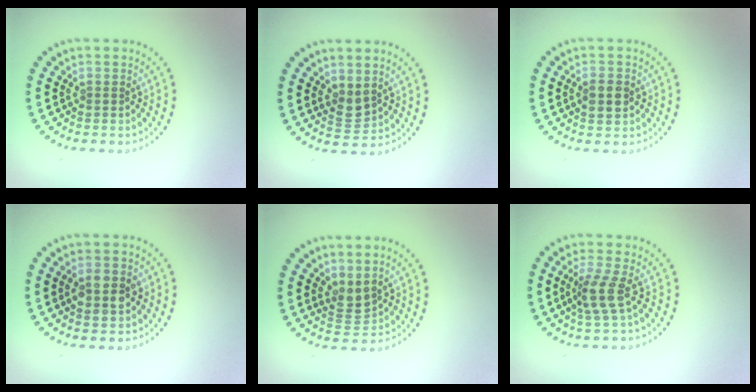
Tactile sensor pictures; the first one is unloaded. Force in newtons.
{"total": 1.8, "press": 1.5, "slide": 1.0}
{"total": 2.6, "press": 2.6, "slide": 0.1}
{"total": 3.6, "press": 3.6, "slide": 0.1}
{"total": 2.0, "press": 1.6, "slide": 1.1}
{"total": 2.7, "press": 2.0, "slide": 1.8}